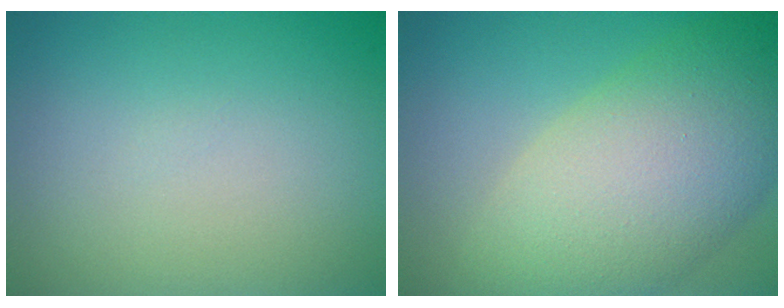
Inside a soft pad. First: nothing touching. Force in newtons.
{"total": 10.1, "press": 10.1, "slide": 0.9}